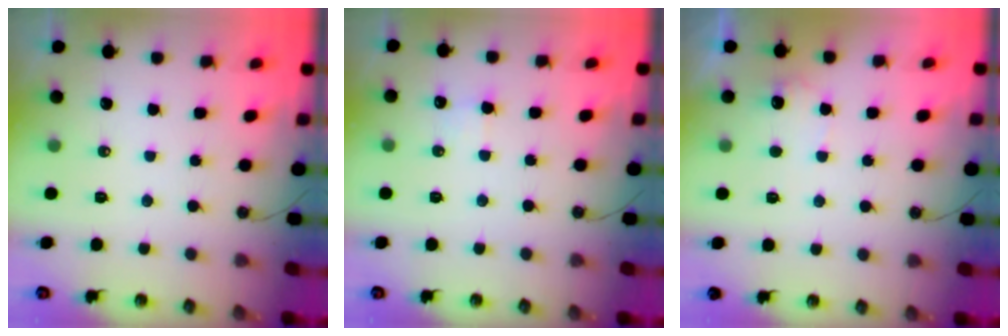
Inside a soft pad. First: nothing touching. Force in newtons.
{"total": 5.7, "press": 5.6, "slide": 1.2}
{"total": 5.6, "press": 5.6, "slide": 0.4}